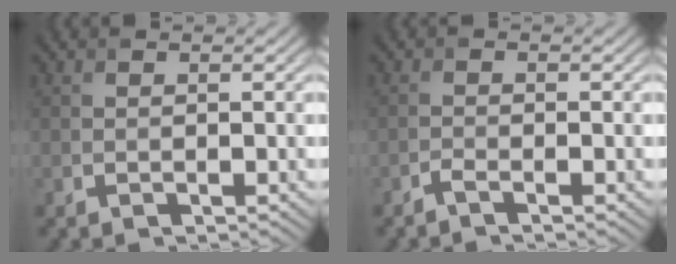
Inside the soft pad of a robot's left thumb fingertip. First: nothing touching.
{"total": 1.2, "force": [-0.9, 0.0, 0.7], "torque": [-0.014, 0.001, -0.024]}